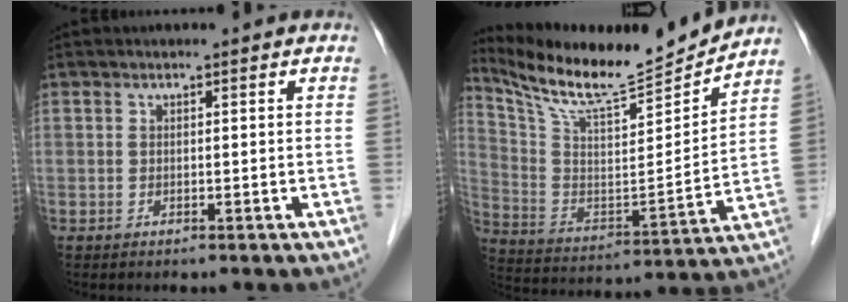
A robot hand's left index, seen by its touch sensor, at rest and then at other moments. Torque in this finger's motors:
{"motor_torque": [-0.04, -0.21, 0.03, 0.06]}